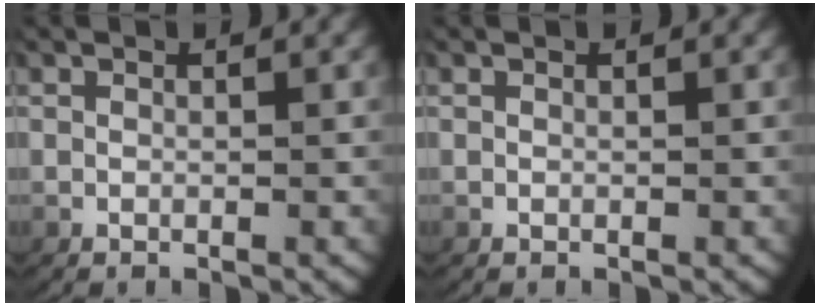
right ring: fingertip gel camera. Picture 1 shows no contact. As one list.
[{"total": 0.0}]